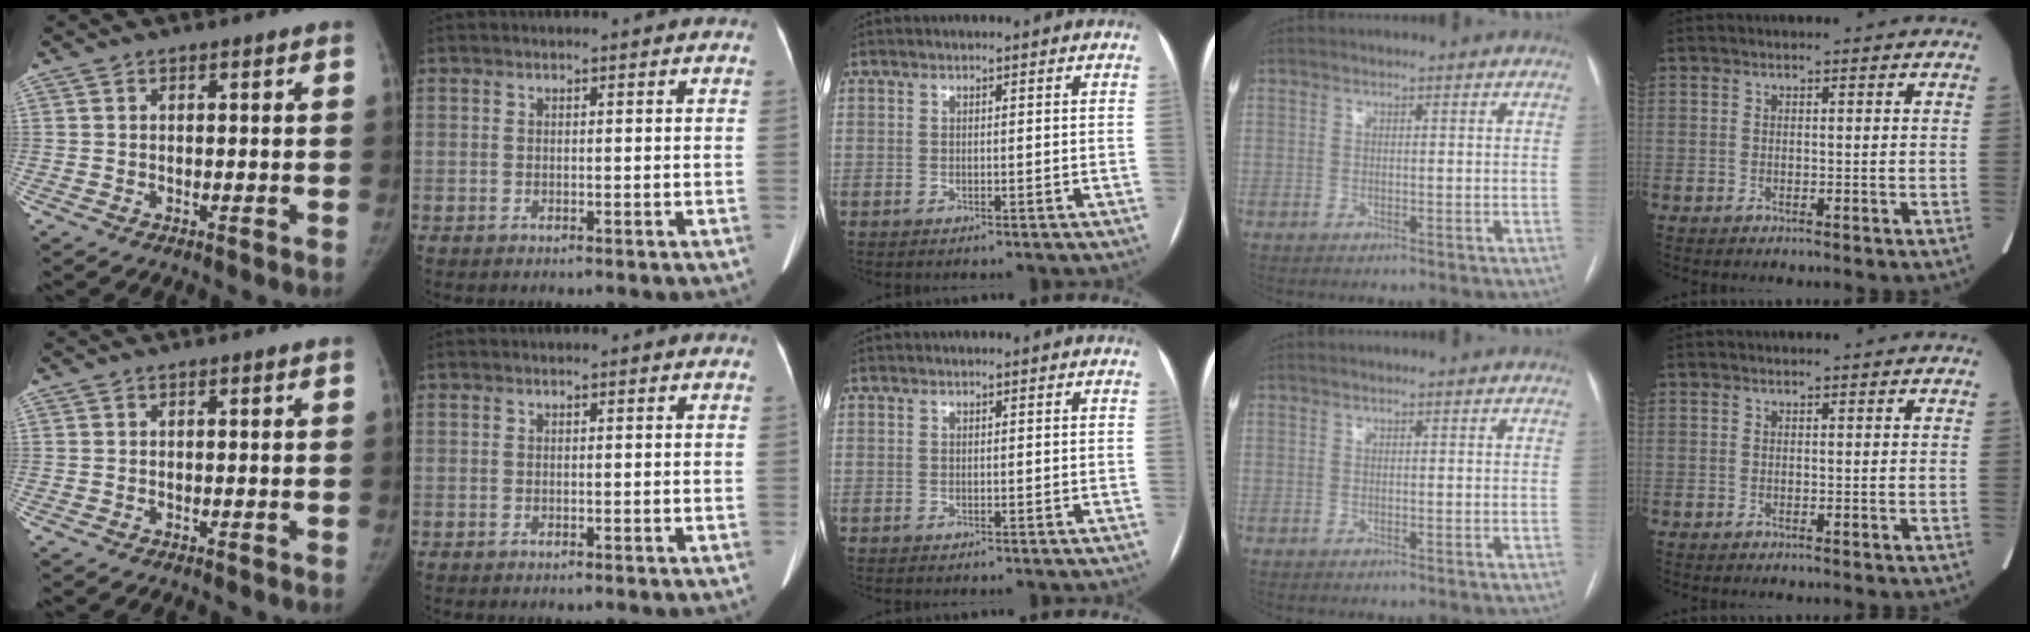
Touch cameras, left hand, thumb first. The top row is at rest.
{}